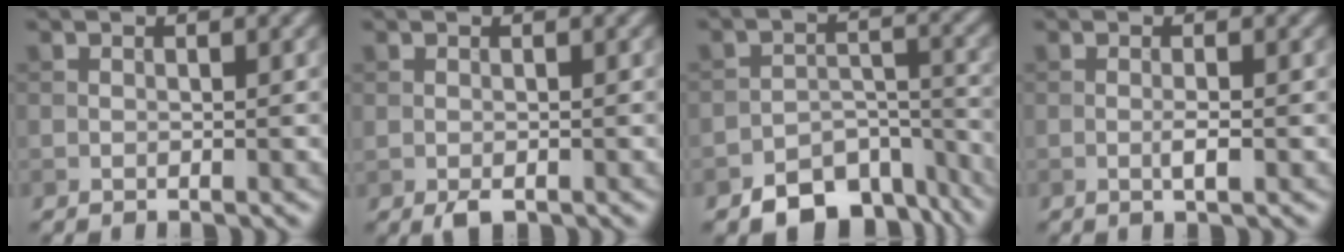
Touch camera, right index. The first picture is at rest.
{"total": 1.6, "force": [-0.9, 0.7, 1.1], "torque": [-0.024, -0.006, -0.015]}
{"total": 7.8, "force": [-6.0, 4.0, 3.0], "torque": [-0.035, -0.015, -0.093]}
{"total": 1.3, "force": [-0.3, 0.1, 1.3], "torque": [-0.024, -0.001, -0.008]}